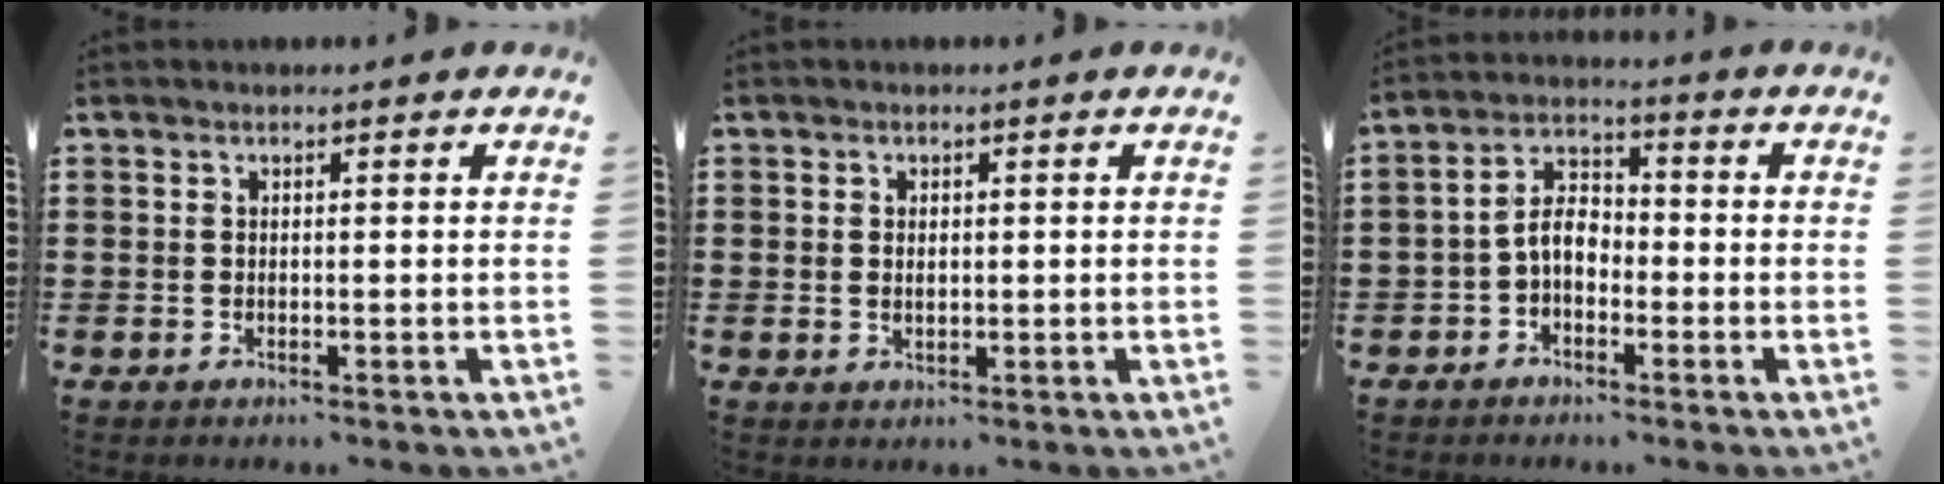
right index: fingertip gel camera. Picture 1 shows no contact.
{"total": 1.0, "force": [0.3, 0.7, 0.6], "torque": [-0.013, 0.005, 0.006]}
{"total": 4.7, "force": [-1.5, 2.9, 3.5], "torque": [-0.079, 0.008, -0.034]}